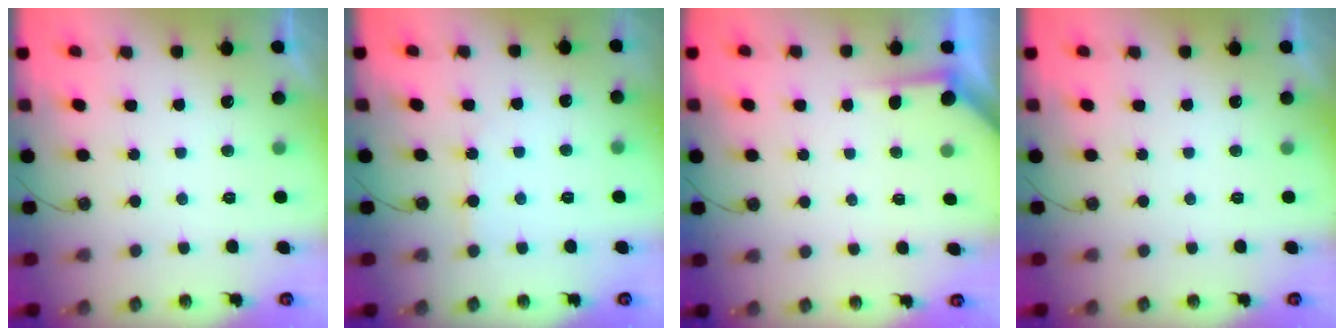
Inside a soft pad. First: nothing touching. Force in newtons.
{"total": 4.4, "press": 4.4, "slide": 0.5}
{"total": 2.5, "press": 2.5, "slide": 0.3}
{"total": 0.0}